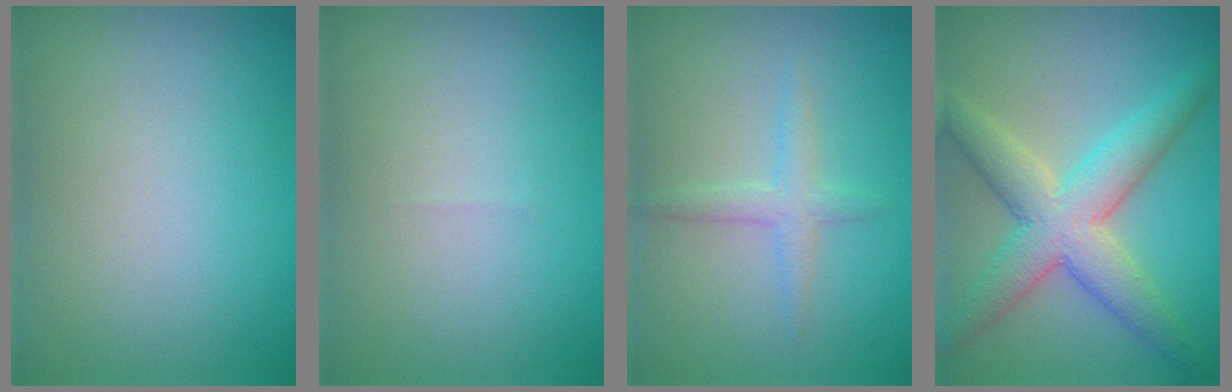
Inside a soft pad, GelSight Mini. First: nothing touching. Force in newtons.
{"total": 0.0}
{"total": 1.9, "press": 1.9, "slide": 0.1}
{"total": 6.5, "press": 6.5, "slide": 0.3}